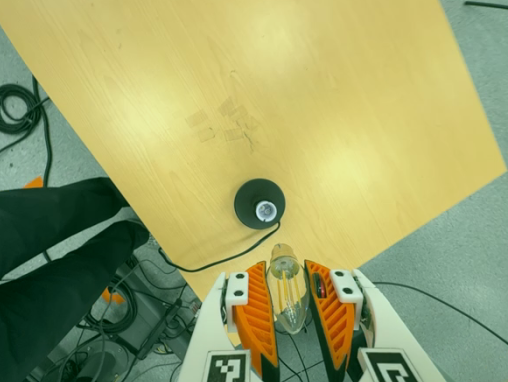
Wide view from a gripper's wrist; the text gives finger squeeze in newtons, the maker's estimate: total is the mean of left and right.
{"total": 12.5, "left": 12.4, "right": 12.5}